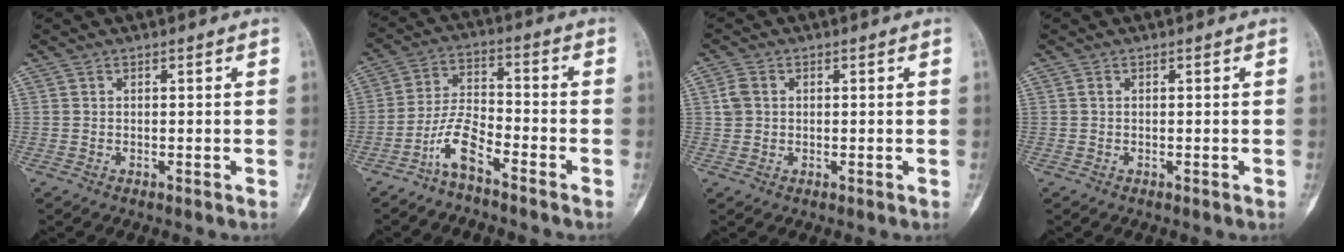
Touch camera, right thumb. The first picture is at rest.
{"total": 6.9, "force": [-4.9, 1.9, 4.5], "torque": [-0.095, 0.047, -0.102]}
{"total": 2.9, "force": [0.5, 2.3, 1.6], "torque": [-0.031, 0.006, 0.008]}
{"total": 0.0}